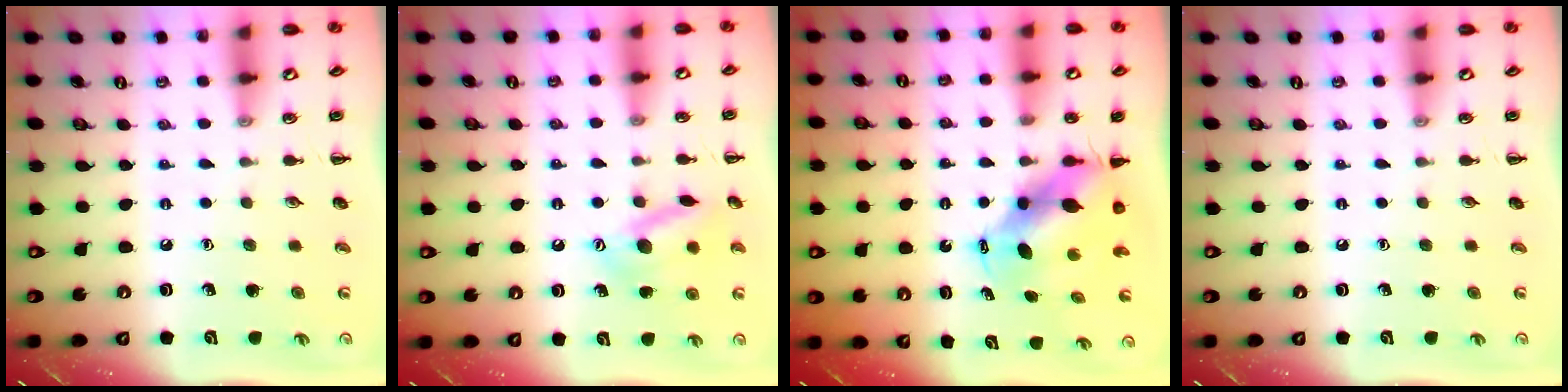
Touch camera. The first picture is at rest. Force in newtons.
{"total": 13.7, "press": 13.7, "slide": 1.0}
{"total": 6.8, "press": 6.6, "slide": 1.8}
{"total": 0.0}